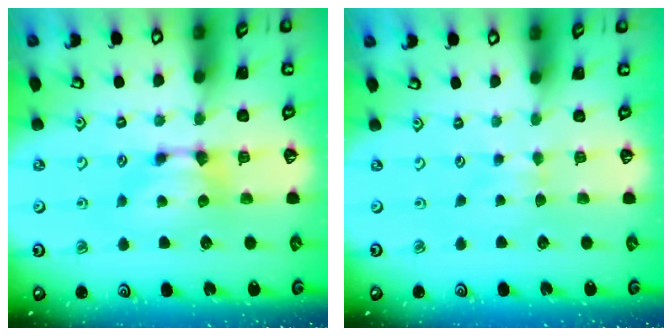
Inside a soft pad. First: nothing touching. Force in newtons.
{"total": 2.8, "press": 2.8, "slide": 0.3}